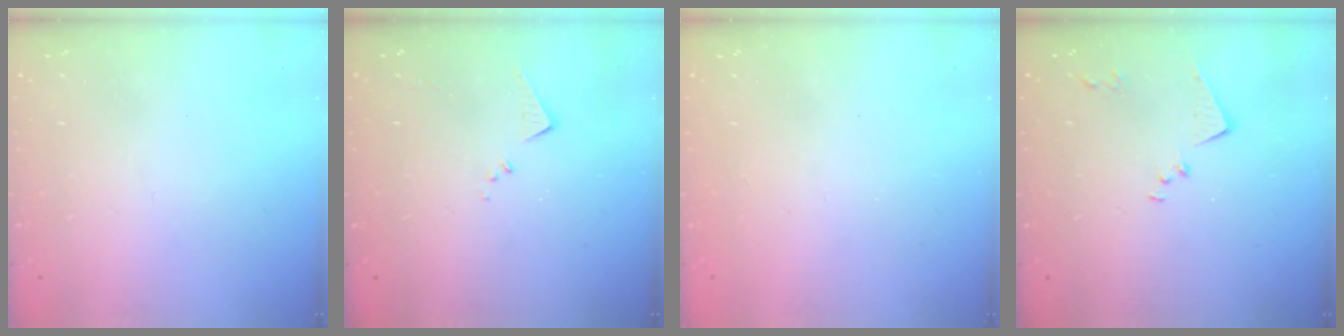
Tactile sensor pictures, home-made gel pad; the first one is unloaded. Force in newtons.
{"total": 6.4, "press": 6.4, "slide": 0.4}
{"total": 0.9, "press": 0.9, "slide": 0.2}
{"total": 8.4, "press": 8.4, "slide": 0.6}